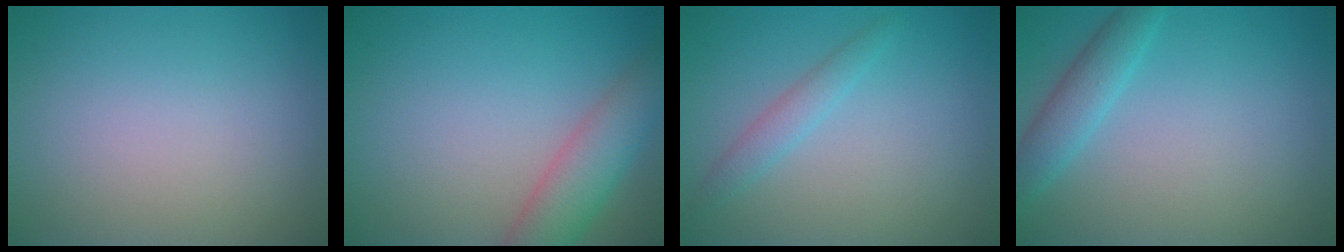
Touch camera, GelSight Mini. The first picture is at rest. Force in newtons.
{"total": 4.6, "press": 4.6, "slide": 0.3}
{"total": 1.7, "press": 1.7, "slide": 0.1}
{"total": 2.6, "press": 2.6, "slide": 0.1}